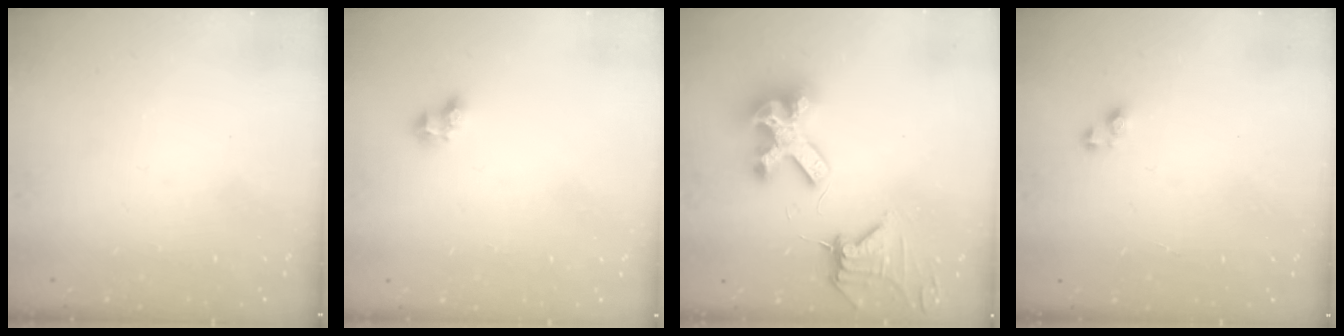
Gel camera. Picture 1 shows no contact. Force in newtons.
{"total": 2.7, "press": 2.5, "slide": 1.0}
{"total": 15.0, "press": 14.9, "slide": 1.8}
{"total": 3.4, "press": 3.4, "slide": 0.3}